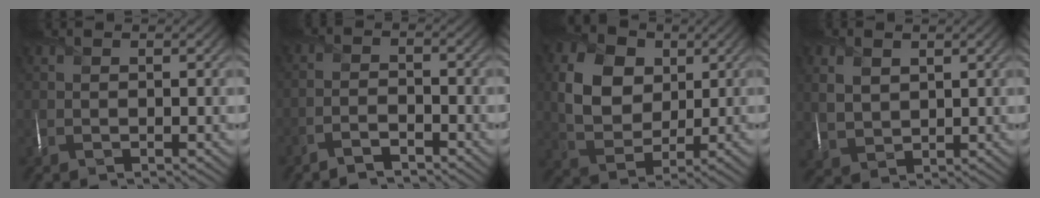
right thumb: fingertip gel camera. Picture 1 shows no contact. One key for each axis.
{"total": 3.1, "fx": -2.6, "fy": 0.8, "fz": 1.4, "tx": -0.029, "ty": 0.000, "tz": -0.059}
{"total": 8.8, "fx": 1.9, "fy": 6.5, "fz": 5.5, "tx": -0.127, "ty": 0.001, "tz": 0.029}
{"total": 4.2, "fx": 1.8, "fy": 2.9, "fz": 2.4, "tx": -0.066, "ty": 0.002, "tz": 0.040}